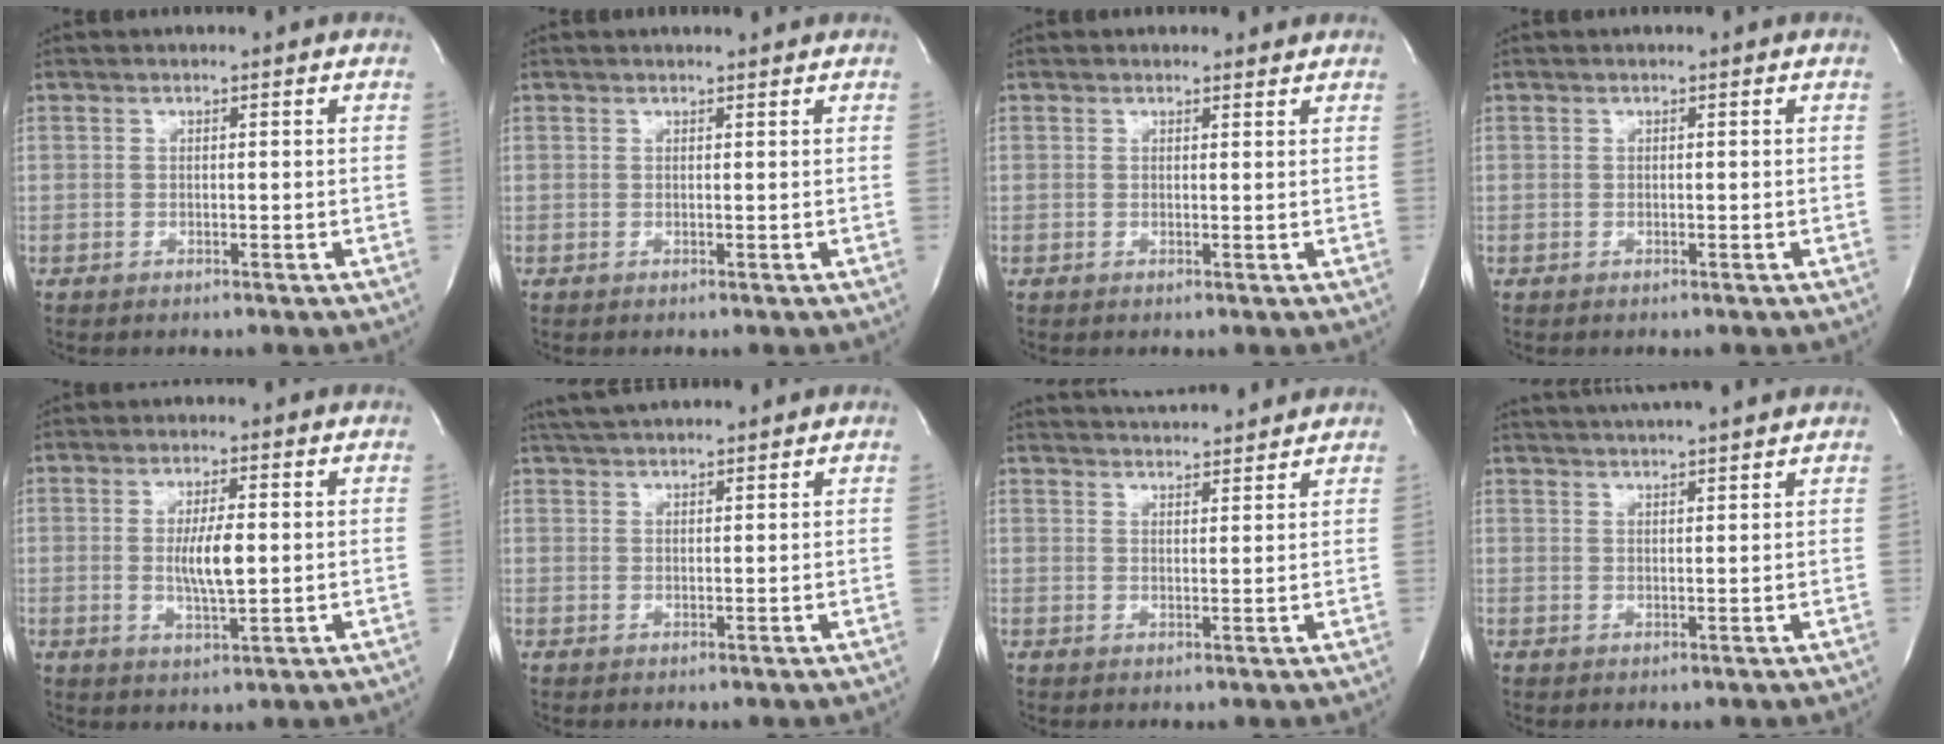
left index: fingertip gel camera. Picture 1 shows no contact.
{"total": 1.7, "force": [1.7, 0.1, 0.2], "torque": [-0.003, 0.007, 0.017]}
{"total": 1.4, "force": [1.2, 0.6, -0.3], "torque": [0.003, -0.002, 0.005]}
{"total": 0.0}
{"total": 5.2, "force": [-0.1, 0.9, 5.1], "torque": [-0.092, -0.009, -0.002]}
{"total": 6.8, "force": [6.4, 0.6, 2.5], "torque": [-0.046, 0.034, 0.102]}
{"total": 10.3, "force": [9.9, 0.9, 2.8], "torque": [-0.049, 0.015, 0.135]}
{"total": 11.1, "force": [10.2, 0.2, 4.3], "torque": [-0.075, 0.022, 0.140]}